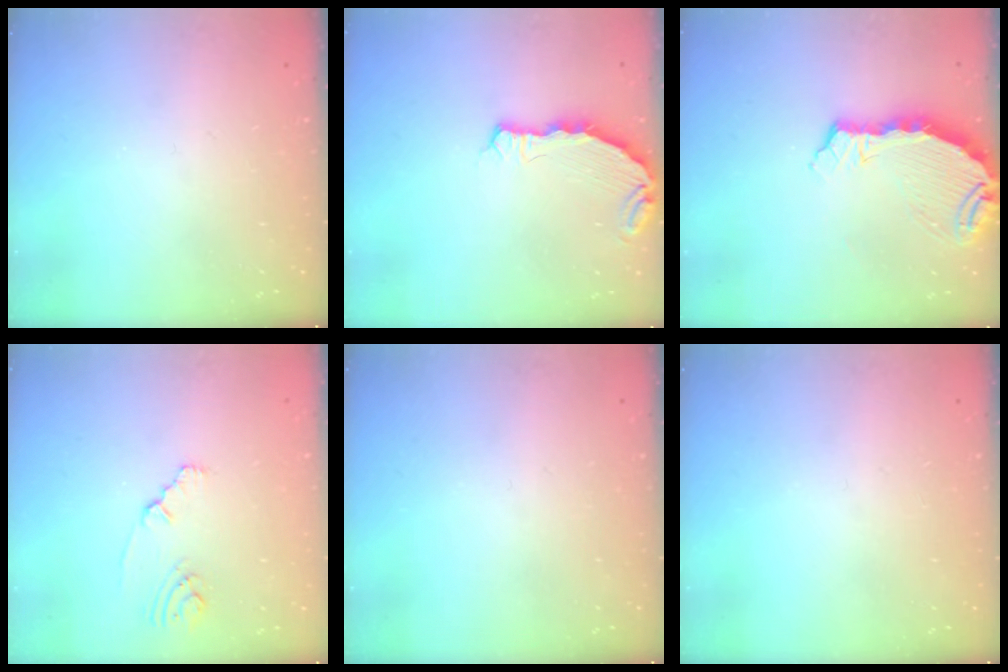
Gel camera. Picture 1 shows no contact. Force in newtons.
{"total": 7.2, "press": 5.4, "slide": 4.8}
{"total": 8.0, "press": 7.0, "slide": 3.8}
{"total": 2.3, "press": 2.3, "slide": 0.4}
{"total": 0.0}
{"total": 0.0}